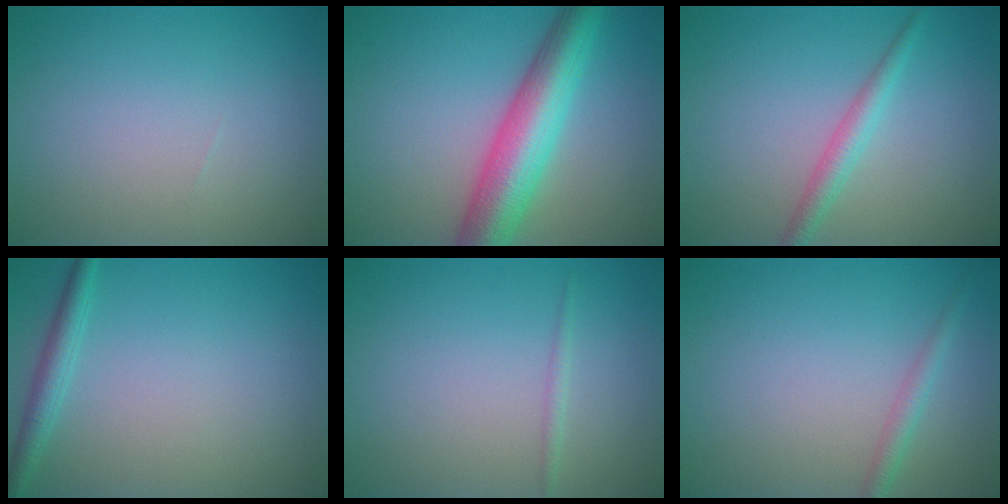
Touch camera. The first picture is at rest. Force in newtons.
{"total": 7.9, "press": 7.9, "slide": 0.3}
{"total": 2.2, "press": 2.2, "slide": 0.0}
{"total": 2.1, "press": 2.1, "slide": 0.1}
{"total": 0.8, "press": 0.8, "slide": 0.0}
{"total": 1.5, "press": 1.5, "slide": 0.0}